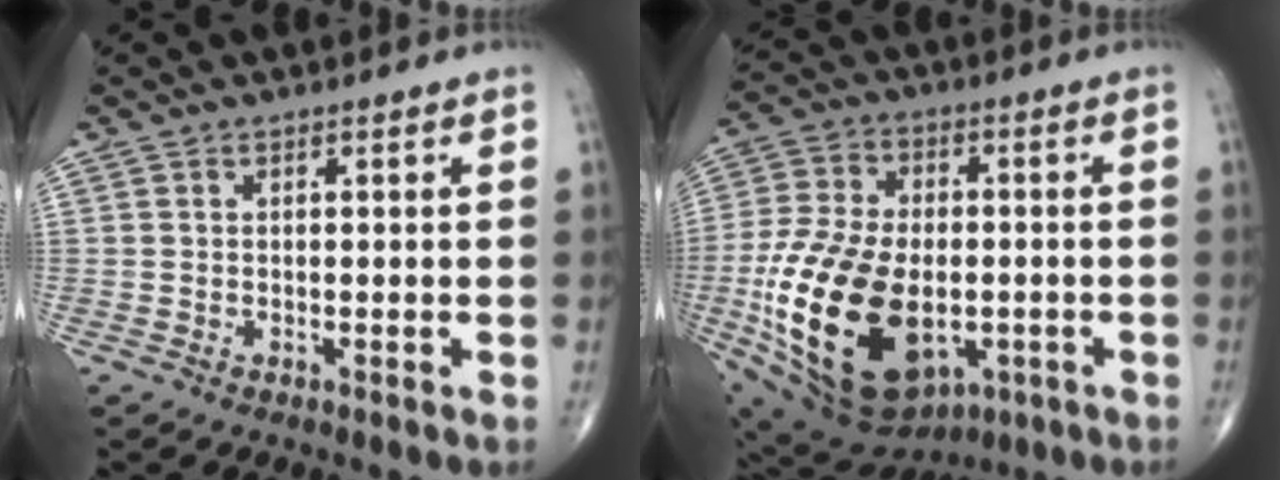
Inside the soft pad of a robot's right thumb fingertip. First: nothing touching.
{"total": 26.4, "force": [-6.1, 15.5, 20.4], "torque": [-0.403, -0.009, -0.083]}